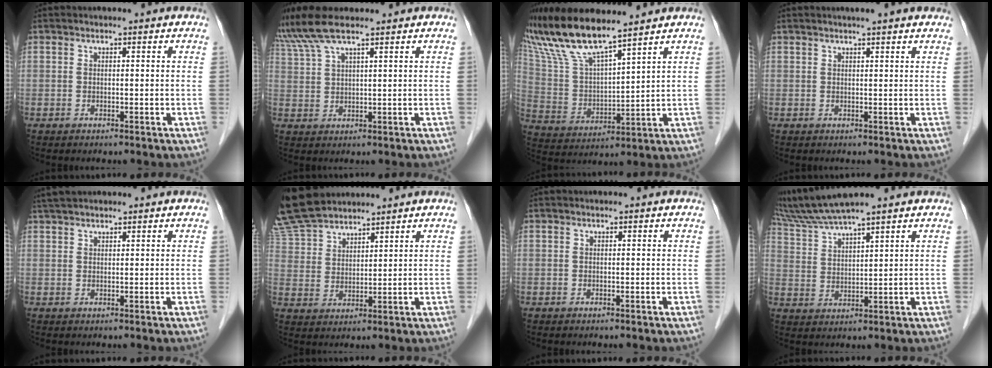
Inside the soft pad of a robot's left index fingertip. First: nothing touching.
{"total": 7.2, "force": [6.1, 0.1, 3.8], "torque": [-0.083, 0.028, 0.118]}
{"total": 12.4, "force": [10.6, 0.2, 6.5], "torque": [-0.144, 0.007, 0.214]}
{"total": 5.2, "force": [4.2, 0.0, 2.9], "torque": [-0.041, 0.020, 0.051]}
{"total": 4.1, "force": [3.5, 0.6, 1.9], "torque": [-0.034, 0.026, 0.066]}
{"total": 13.8, "force": [12.2, 4.2, 4.8], "torque": [-0.133, 0.033, 0.250]}
{"total": 0.0}
{"total": 8.3, "force": [7.4, -1.1, 3.5], "torque": [-0.078, 0.019, 0.148]}